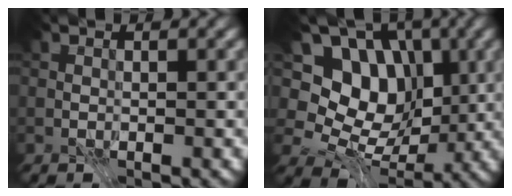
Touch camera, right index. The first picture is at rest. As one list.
[{"total": 10.8, "force": [2.2, 8.5, 6.3], "torque": [-0.112, 0.033, 0.018]}]